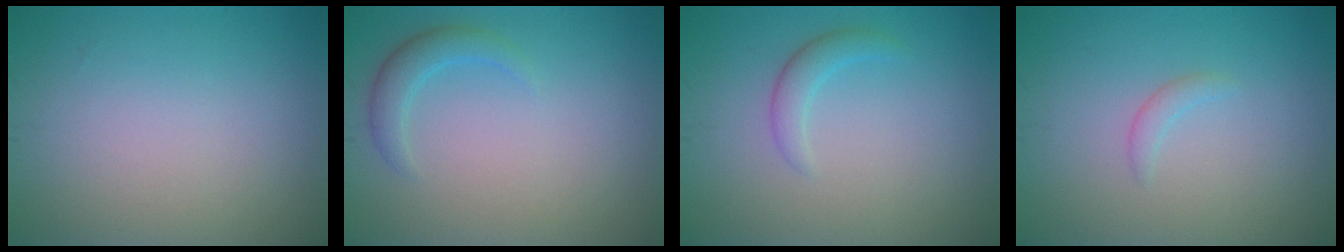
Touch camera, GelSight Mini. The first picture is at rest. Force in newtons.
{"total": 2.1, "press": 2.1, "slide": 0.2}
{"total": 1.7, "press": 1.7, "slide": 0.1}
{"total": 0.9, "press": 0.9, "slide": 0.1}